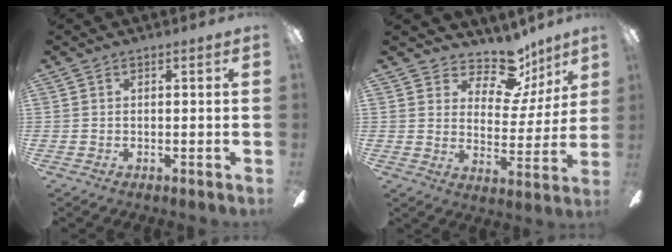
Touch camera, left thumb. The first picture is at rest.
{"total": 13.6, "force": [10.2, 6.6, 6.1], "torque": [-0.095, -0.070, 0.181]}